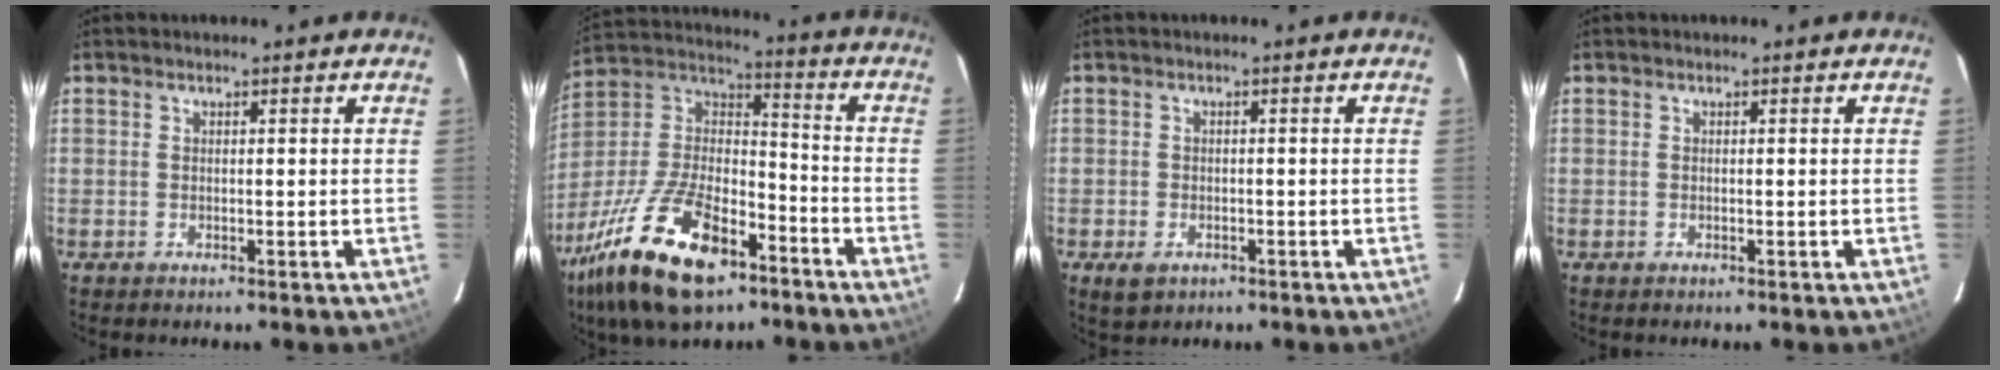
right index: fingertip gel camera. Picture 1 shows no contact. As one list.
[{"total": 24.1, "force": [-14.2, 10.9, 16.2], "torque": [-0.342, -0.014, -0.248]}, {"total": 3.5, "force": [-1.8, 2.4, 1.8], "torque": [-0.037, -0.005, -0.025]}, {"total": 0.0}]